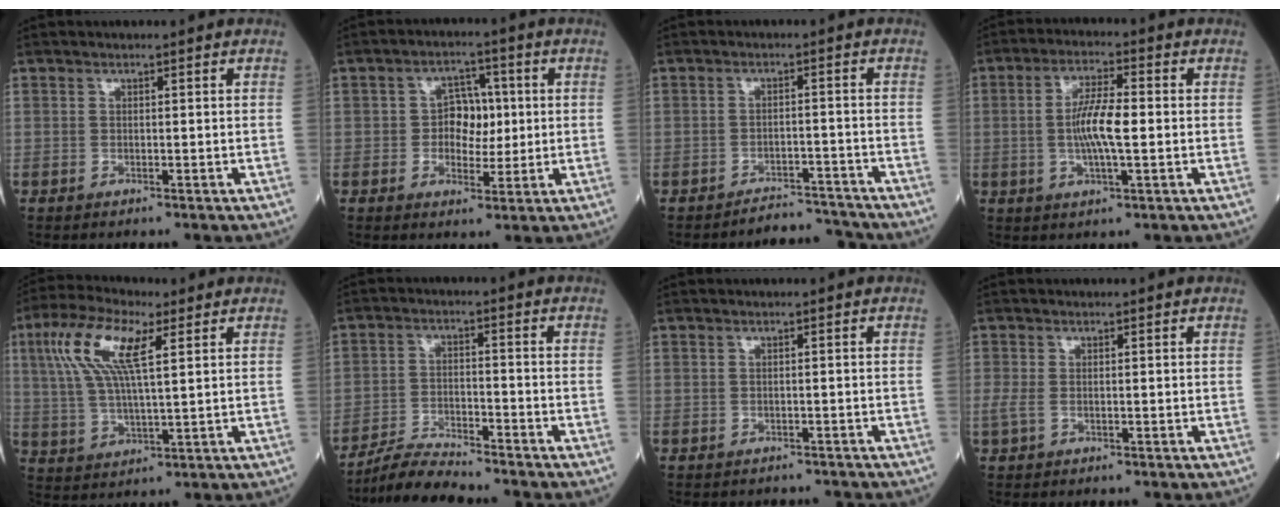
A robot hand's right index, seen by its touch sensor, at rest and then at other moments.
{"total": 5.6, "force": [0.2, 3.9, 4.0], "torque": [-0.056, 0.013, 0.003]}
{"total": 4.7, "force": [-4.6, 0.2, -1.0], "torque": [0.025, 0.011, -0.069]}
{"total": 7.3, "force": [-0.3, 1.3, 7.2], "torque": [-0.139, 0.002, -0.010]}
{"total": 11.2, "force": [4.2, 2.6, 10.0], "torque": [-0.219, 0.020, 0.080]}
{"total": 6.3, "force": [-6.2, -0.2, 1.5], "torque": [-0.028, -0.014, -0.115]}
{"total": 4.1, "force": [-3.8, 1.3, 0.6], "torque": [0.002, -0.002, -0.046]}
{"total": 1.4, "force": [-0.4, 0.8, 1.1], "torque": [-0.030, -0.001, -0.007]}